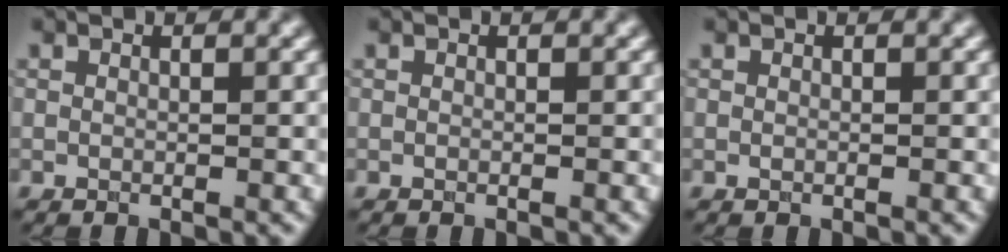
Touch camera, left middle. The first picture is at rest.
{"total": 0.0}
{"total": 0.0}